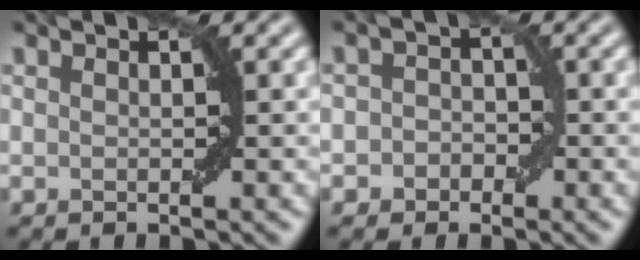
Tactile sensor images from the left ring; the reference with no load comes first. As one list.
[{"total": 2.1, "force": [-0.7, 1.8, 0.6], "torque": [0.012, 0.003, -0.019]}]